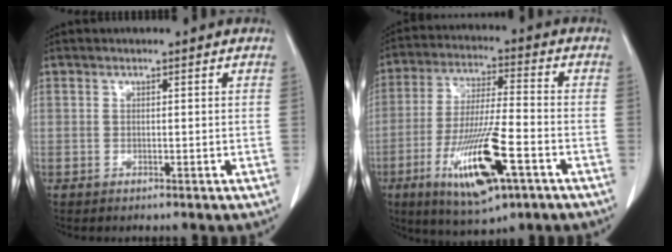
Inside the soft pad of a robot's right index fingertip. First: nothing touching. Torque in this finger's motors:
{"motor_torque": [1.29, -0.85, 0.58, 0.17]}